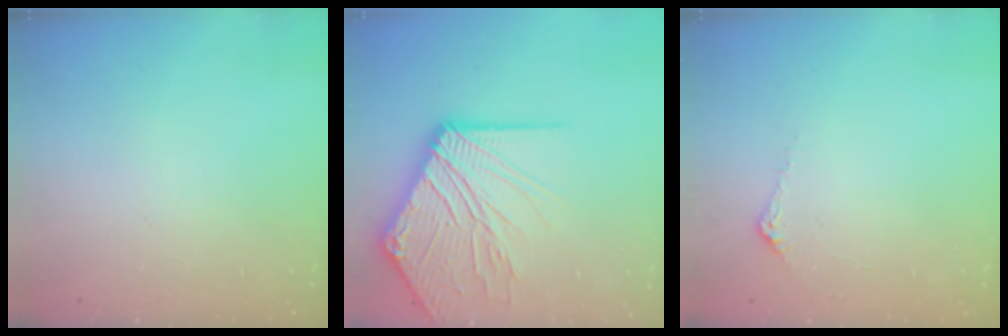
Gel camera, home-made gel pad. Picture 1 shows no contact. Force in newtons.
{"total": 19.9, "press": 19.8, "slide": 2.6}
{"total": 4.8, "press": 4.8, "slide": 0.4}